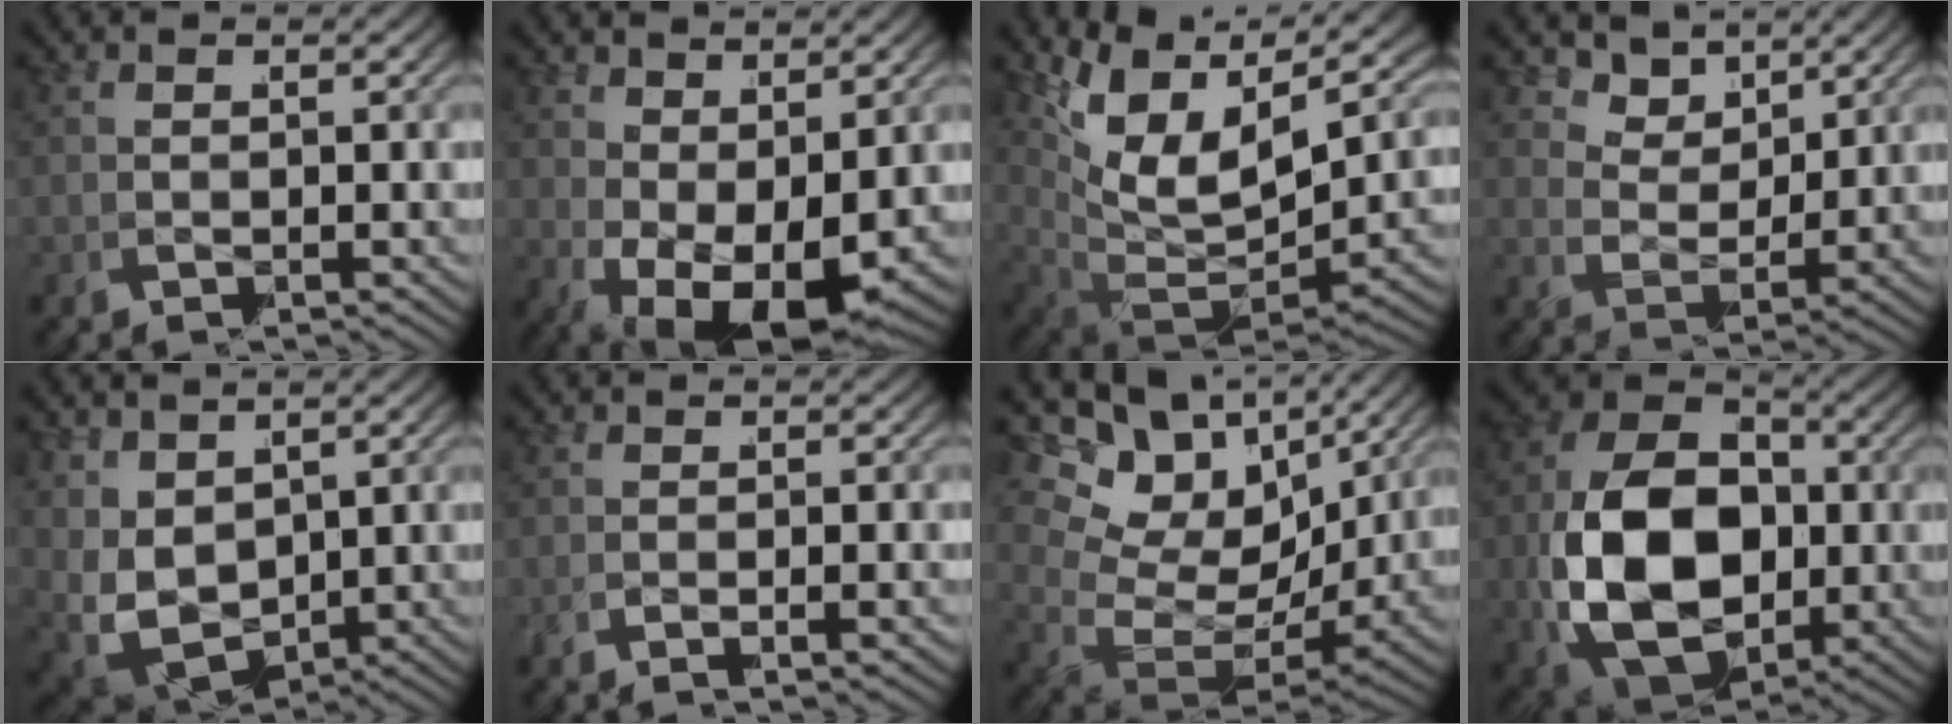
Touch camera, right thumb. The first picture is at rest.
{"total": 8.3, "force": [-2.0, 5.0, 6.3], "torque": [-0.109, -0.030, -0.016]}
{"total": 12.4, "force": [2.0, 8.2, 9.0], "torque": [-0.204, -0.032, 0.047]}
{"total": 3.8, "force": [2.5, 2.2, 1.9], "torque": [-0.034, 0.000, 0.041]}
{"total": 8.4, "force": [-0.9, 6.8, 4.8], "torque": [-0.155, -0.057, 0.009]}
{"total": 0.8, "force": [-0.7, -0.3, 0.1], "torque": [-0.003, 0.005, -0.018]}
{"total": 12.2, "force": [0.7, 8.7, 8.4], "torque": [-0.171, -0.028, 0.019]}
{"total": 18.8, "force": [-1.4, 13.5, 13.1], "torque": [-0.297, -0.054, 0.001]}